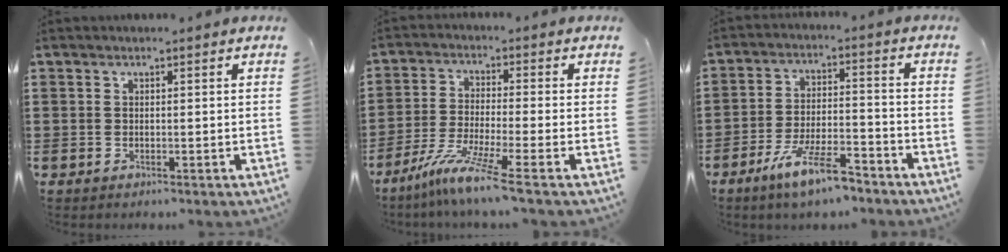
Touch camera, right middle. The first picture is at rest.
{"total": 7.3, "force": [-5.3, -0.8, 4.9], "torque": [-0.109, -0.025, -0.104]}
{"total": 8.4, "force": [-6.2, 1.3, 5.6], "torque": [-0.121, -0.005, -0.117]}